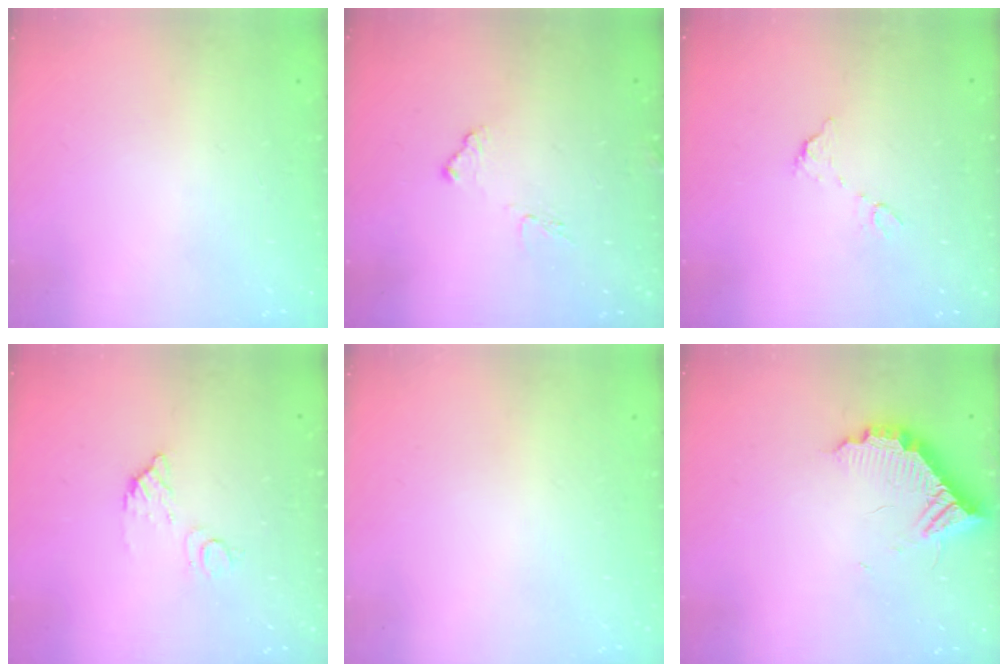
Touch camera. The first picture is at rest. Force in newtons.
{"total": 9.0, "press": 9.0, "slide": 0.6}
{"total": 5.8, "press": 5.8, "slide": 0.3}
{"total": 6.2, "press": 6.1, "slide": 0.4}
{"total": 0.0}
{"total": 11.6, "press": 11.6, "slide": 0.7}